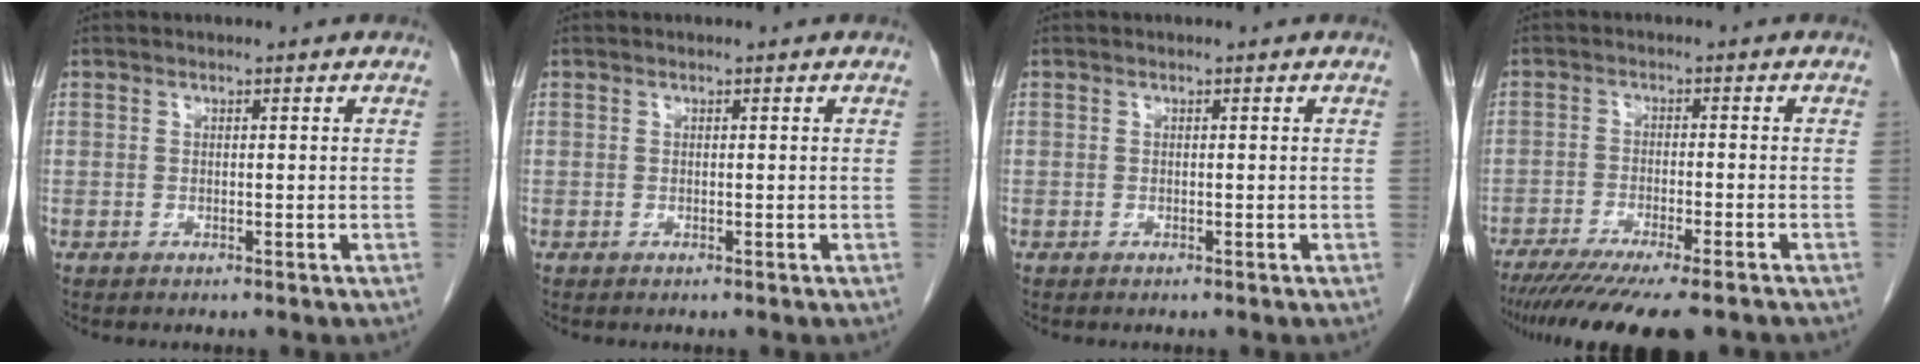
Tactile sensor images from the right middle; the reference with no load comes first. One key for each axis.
{"total": 0.0}
{"total": 0.0}
{"total": 15.0, "fx": -12.3, "fy": 1.6, "fz": 8.4, "tx": -0.121, "ty": -0.035, "tz": -0.185}